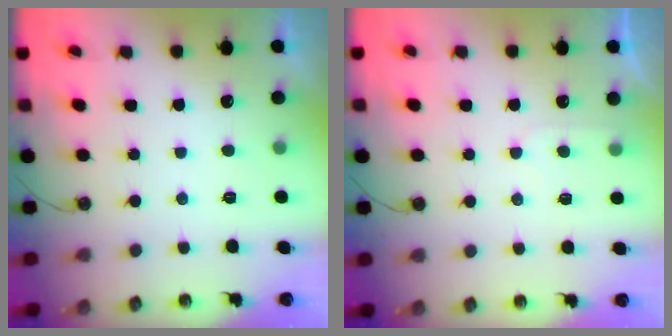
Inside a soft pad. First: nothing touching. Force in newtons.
{"total": 4.0, "press": 3.9, "slide": 0.6}